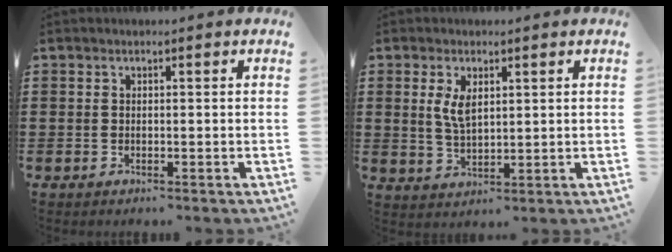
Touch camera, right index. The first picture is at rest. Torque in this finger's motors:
{"motor_torque": [0.34, 0.34, 0.15, 0.13]}